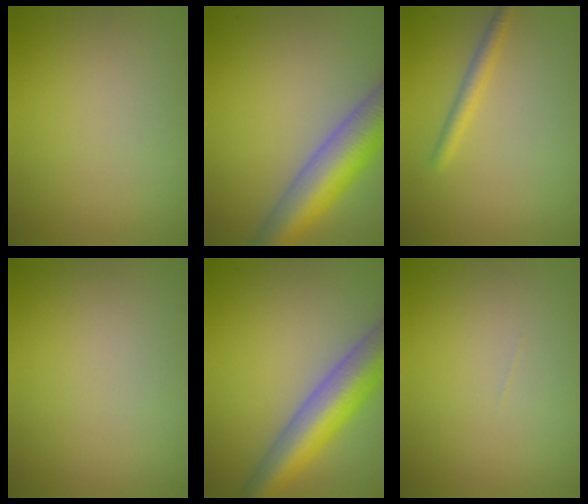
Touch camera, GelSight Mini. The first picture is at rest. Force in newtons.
{"total": 8.0, "press": 8.0, "slide": 0.3}
{"total": 1.6, "press": 1.6, "slide": 0.1}
{"total": 0.0}
{"total": 8.1, "press": 8.1, "slide": 0.4}
{"total": 0.0}